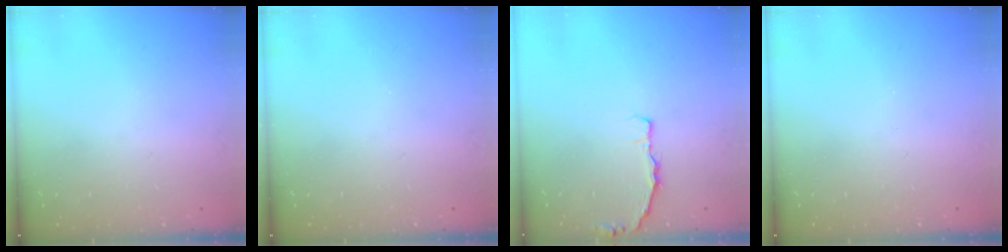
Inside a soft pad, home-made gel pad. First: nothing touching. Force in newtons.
{"total": 0.0}
{"total": 2.9, "press": 2.9, "slide": 0.5}
{"total": 0.0}